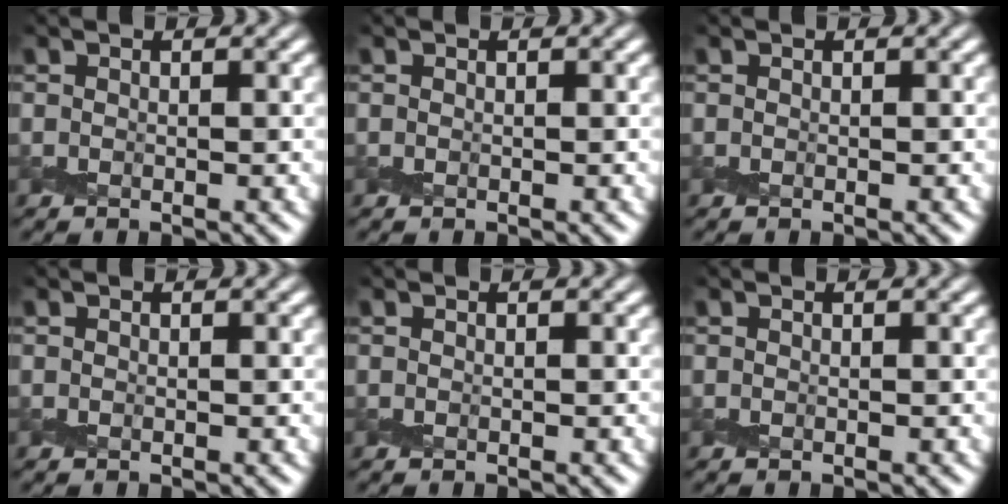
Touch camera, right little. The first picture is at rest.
{"total": 0.0}
{"total": 0.0}
{"total": 0.0}
{"total": 0.0}
{"total": 0.0}